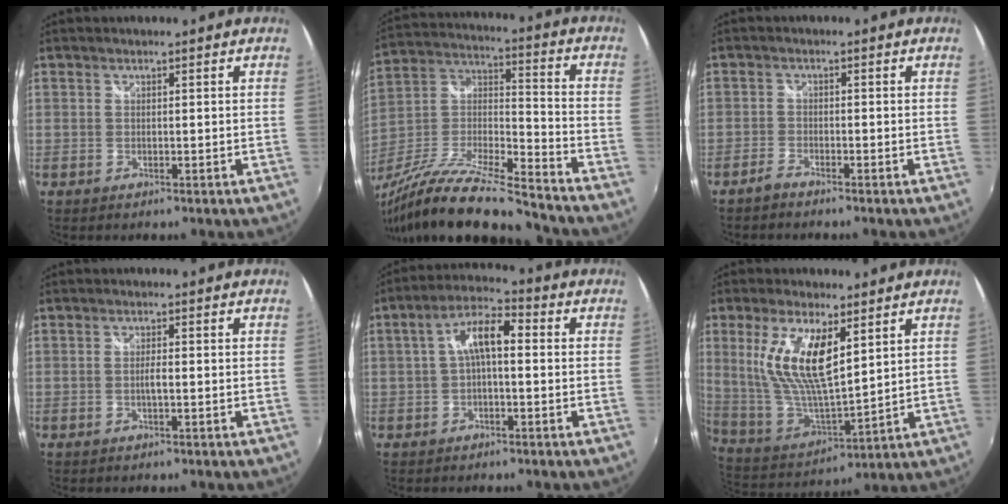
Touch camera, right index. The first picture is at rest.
{"total": 23.2, "force": [-19.1, 2.7, 12.9], "torque": [-0.236, -0.026, -0.333]}
{"total": 2.0, "force": [-1.9, 0.4, 0.5], "torque": [-0.022, -0.002, -0.041]}
{"total": 1.5, "force": [-0.4, 0.2, 1.4], "torque": [-0.028, -0.002, -0.008]}
{"total": 7.3, "force": [0.1, 2.7, 6.8], "torque": [-0.134, 0.024, 0.001]}
{"total": 15.6, "force": [6.0, 5.6, 13.3], "torque": [-0.263, -0.004, 0.129]}